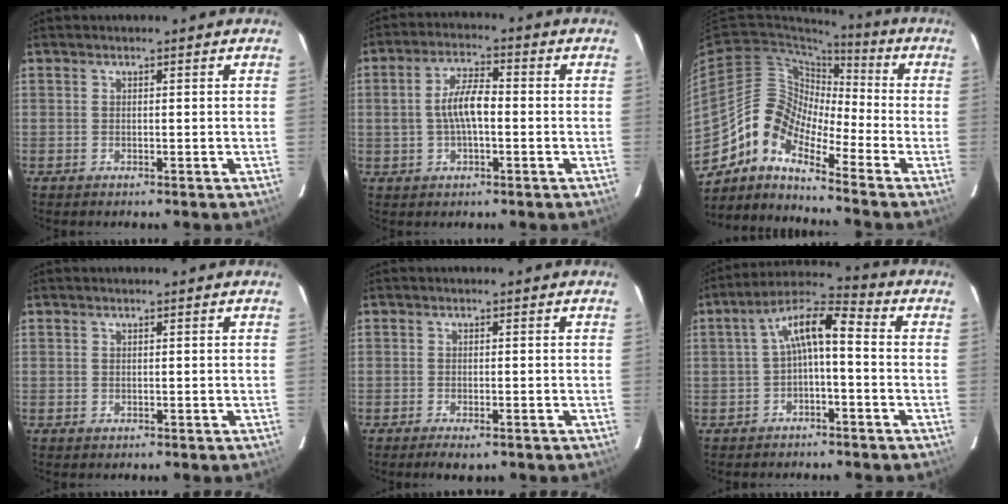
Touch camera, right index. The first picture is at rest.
{"total": 6.9, "force": [-0.5, 2.9, 6.2], "torque": [-0.119, 0.013, -0.006]}
{"total": 12.2, "force": [-7.8, 5.4, 7.7], "torque": [-0.128, 0.013, -0.172]}
{"total": 0.0}
{"total": 3.1, "force": [-2.1, 1.0, 1.9], "torque": [-0.039, -0.011, -0.035]}
{"total": 7.5, "force": [-1.2, 2.3, 7.1], "torque": [-0.143, 0.027, -0.023]}